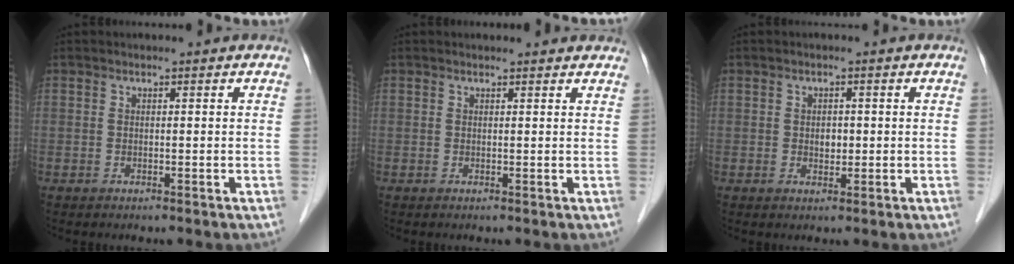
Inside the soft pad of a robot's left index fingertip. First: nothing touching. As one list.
[{"total": 4.0, "force": [3.8, 0.7, 0.7], "torque": [-0.011, 0.009, 0.032]}, {"total": 1.7, "force": [0.0, 1.2, 1.2], "torque": [-0.018, 0.001, 0.002]}]